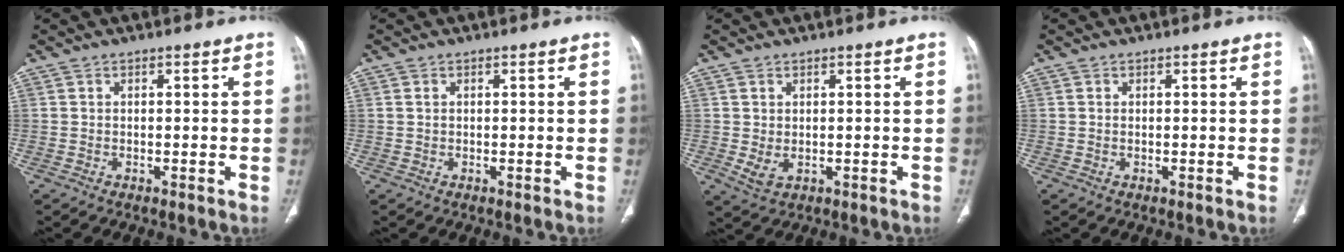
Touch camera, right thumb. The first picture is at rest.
{"total": 0.6, "force": [0.2, 0.4, 0.4], "torque": [-0.008, 0.002, 0.004]}
{"total": 2.7, "force": [-0.1, 1.8, 2.0], "torque": [-0.040, -0.005, 0.010]}
{"total": 0.0}